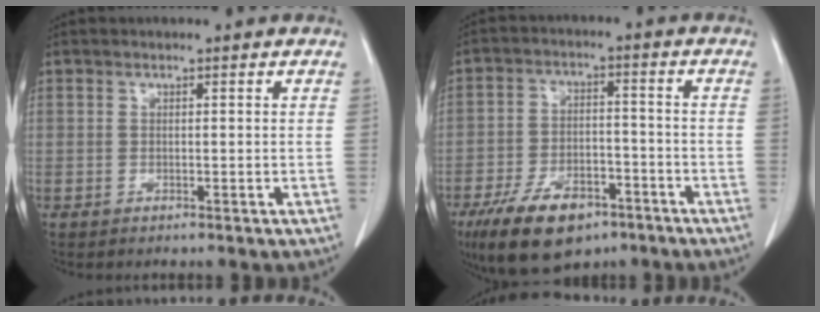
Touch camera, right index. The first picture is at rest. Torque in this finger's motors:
{"motor_torque": [1.11, -1.03, 0.56, 0.13]}